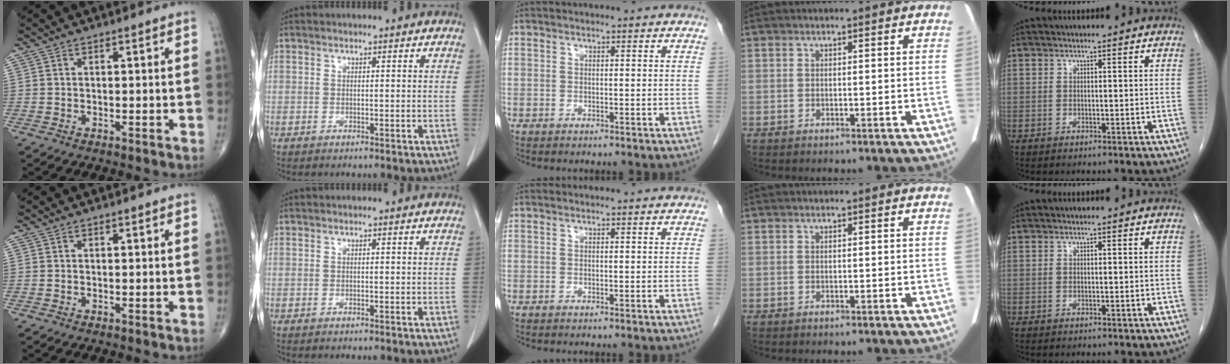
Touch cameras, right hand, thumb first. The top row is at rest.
{}